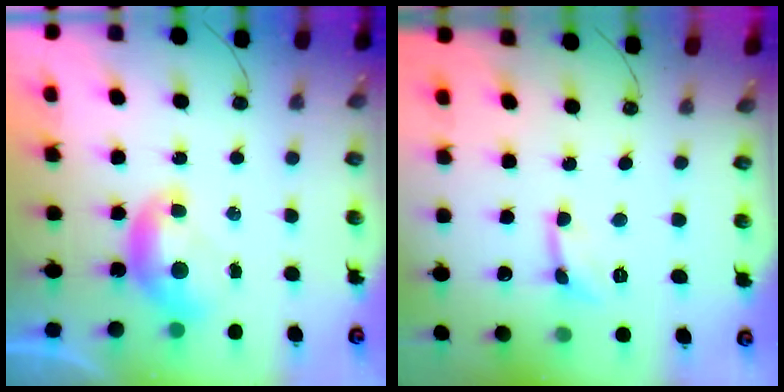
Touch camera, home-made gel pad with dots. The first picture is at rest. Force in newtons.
{"total": 2.0, "press": 1.9, "slide": 0.5}